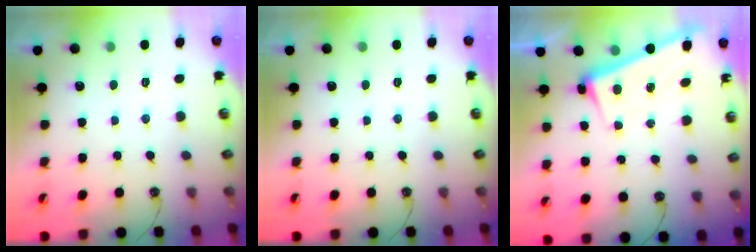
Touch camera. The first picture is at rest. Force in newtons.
{"total": 0.0}
{"total": 2.6, "press": 2.5, "slide": 0.7}